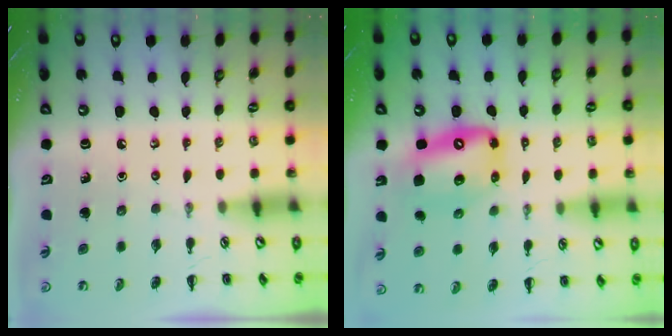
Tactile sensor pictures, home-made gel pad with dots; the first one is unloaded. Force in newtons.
{"total": 13.2, "press": 12.7, "slide": 3.6}